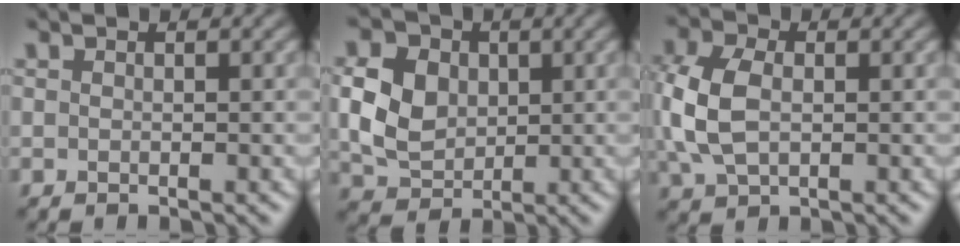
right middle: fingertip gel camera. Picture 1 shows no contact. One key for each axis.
{"total": 5.7, "fx": 0.7, "fy": 4.4, "fz": 3.4, "tx": -0.080, "ty": 0.003, "tz": 0.012}
{"total": 6.0, "fx": 0.2, "fy": 4.1, "fz": 4.3, "tx": -0.117, "ty": 0.003, "tz": 0.000}